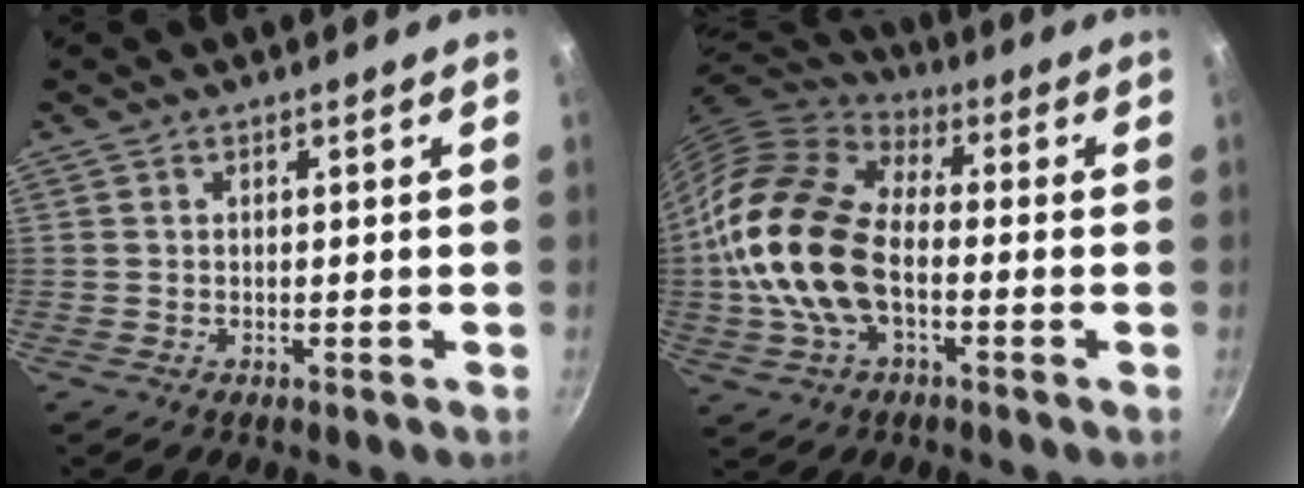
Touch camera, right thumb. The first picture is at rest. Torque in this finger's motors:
{"motor_torque": [-0.51, 1.82, 2.09, -0.67, 0.71]}